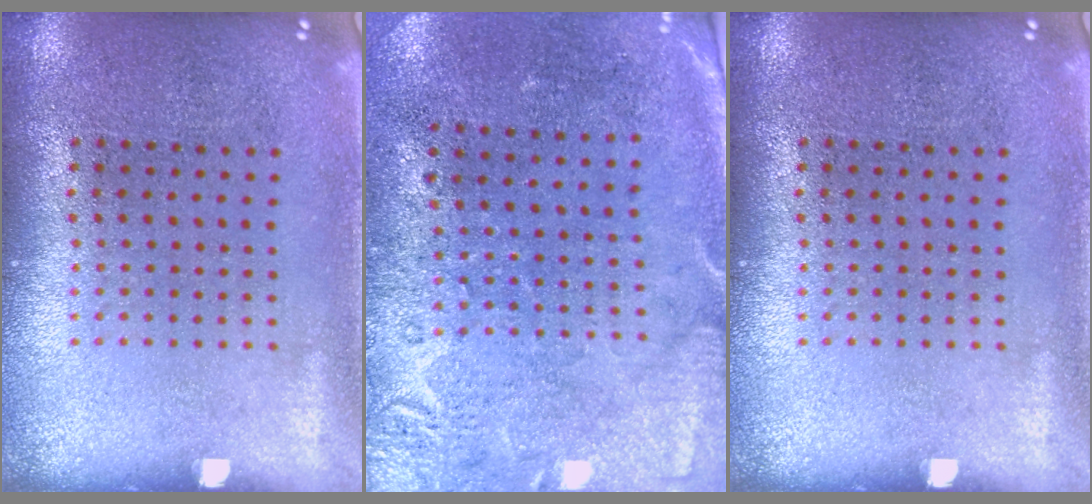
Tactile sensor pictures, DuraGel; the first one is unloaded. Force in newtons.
{"total": 2.7, "press": 2.2, "slide": 1.6}
{"total": 0.0}